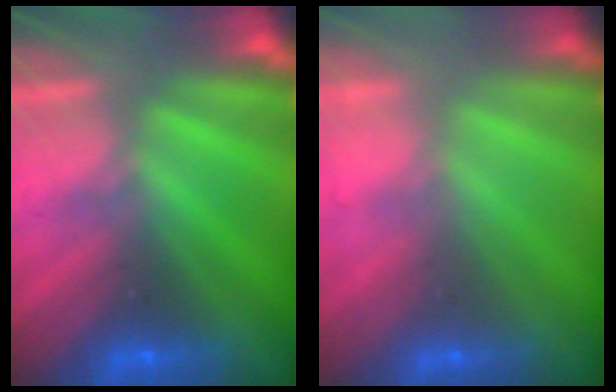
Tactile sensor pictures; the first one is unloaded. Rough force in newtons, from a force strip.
{"total": 2.1}